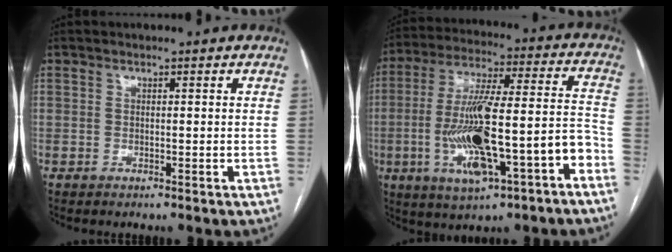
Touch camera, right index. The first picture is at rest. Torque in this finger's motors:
{"motor_torque": [2.14, 0.00, 1.05, 0.21]}